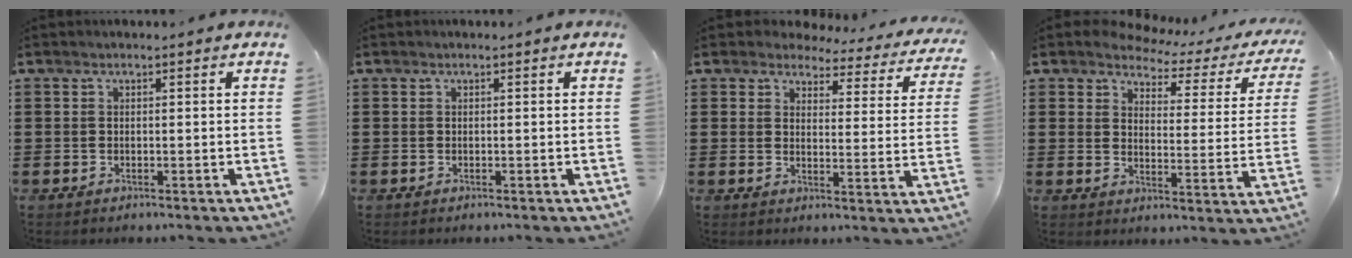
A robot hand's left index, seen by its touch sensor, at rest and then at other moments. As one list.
[{"total": 0.0}, {"total": 3.9, "force": [3.6, 1.1, 1.0], "torque": [-0.041, -0.018, 0.059]}, {"total": 3.3, "force": [3.2, 0.7, 0.3], "torque": [-0.032, -0.023, 0.051]}]